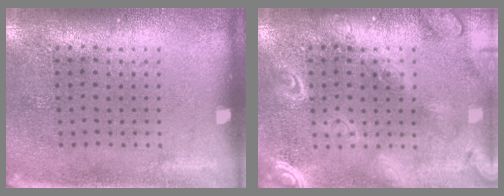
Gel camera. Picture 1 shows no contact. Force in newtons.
{"total": 3.0, "press": 3.0, "slide": 0.3}